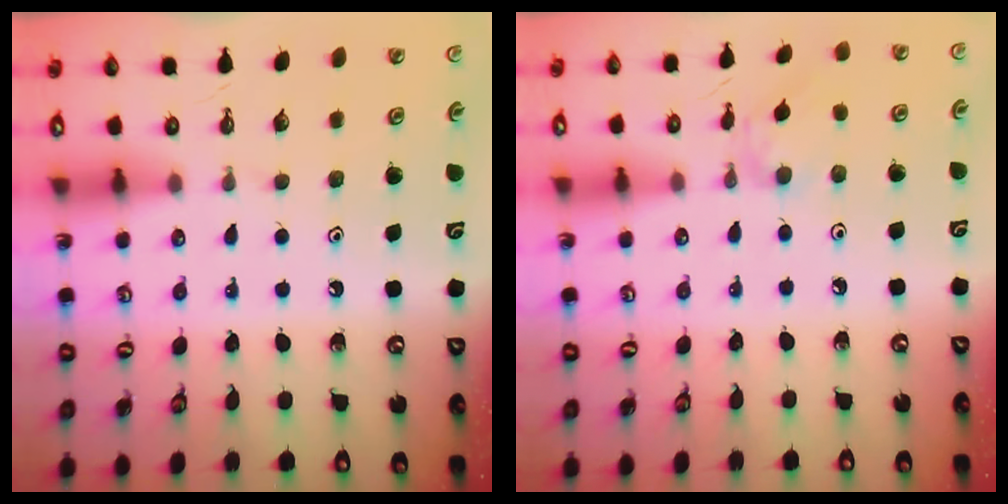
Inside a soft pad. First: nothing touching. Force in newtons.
{"total": 2.7, "press": 2.6, "slide": 0.3}